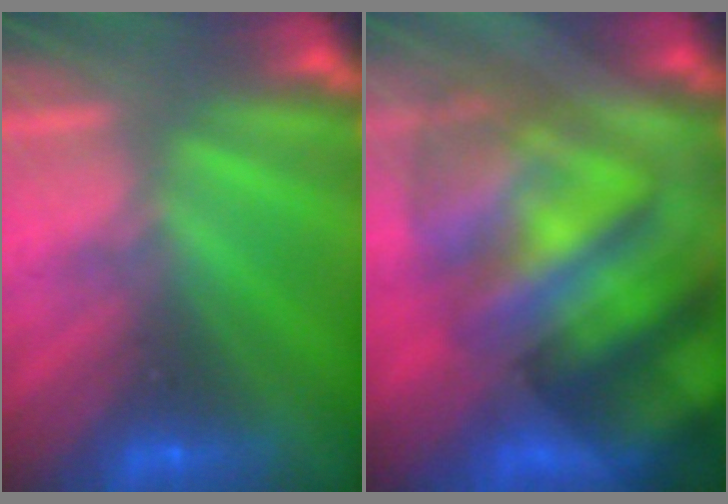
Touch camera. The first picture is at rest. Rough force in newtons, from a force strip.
{"total": 6.3}